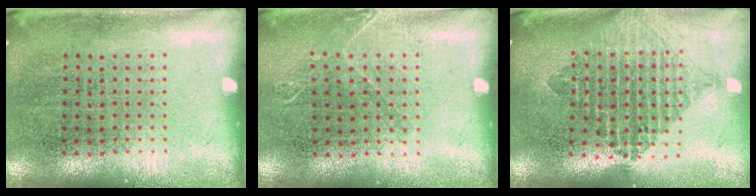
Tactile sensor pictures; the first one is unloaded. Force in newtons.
{"total": 1.0, "press": 0.9, "slide": 0.3}
{"total": 2.1, "press": 1.7, "slide": 1.2}